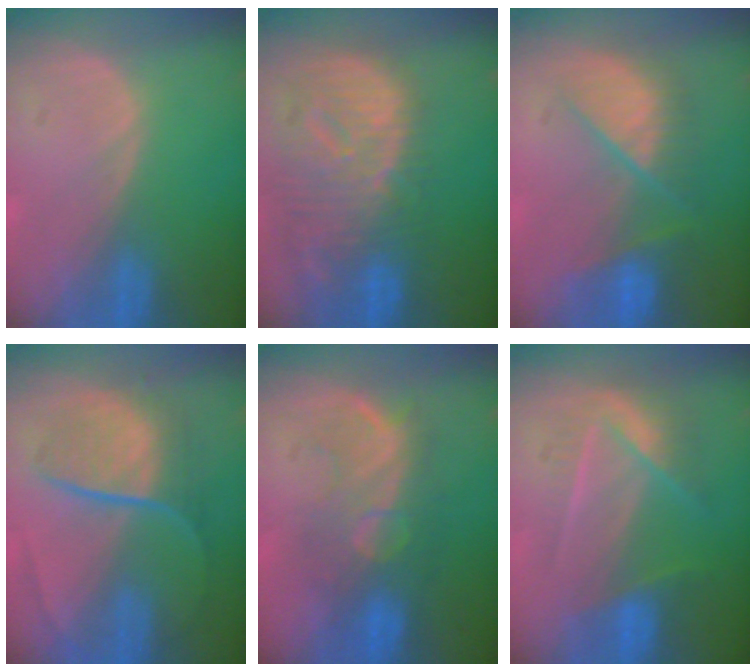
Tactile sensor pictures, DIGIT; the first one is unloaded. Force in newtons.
{"total": 12.4, "press": 10.7, "slide": 6.3}
{"total": 7.8, "press": 7.6, "slide": 2.0}
{"total": 9.2, "press": 7.6, "slide": 5.2}
{"total": 8.8, "press": 8.4, "slide": 2.7}
{"total": 7.3, "press": 6.4, "slide": 3.4}